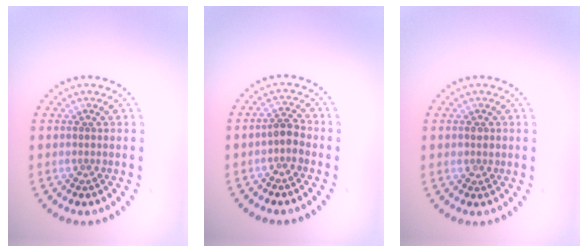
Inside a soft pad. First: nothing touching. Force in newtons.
{"total": 1.7, "press": 1.5, "slide": 1.0}
{"total": 0.9, "press": 0.8, "slide": 0.4}